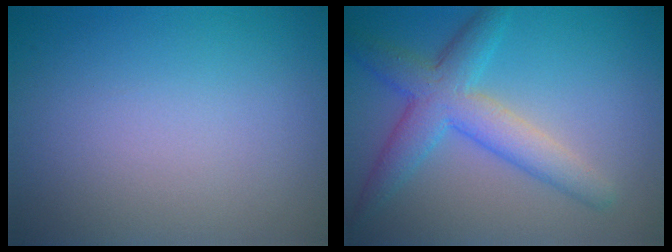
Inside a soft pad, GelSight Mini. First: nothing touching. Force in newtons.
{"total": 5.3, "press": 5.3, "slide": 0.2}